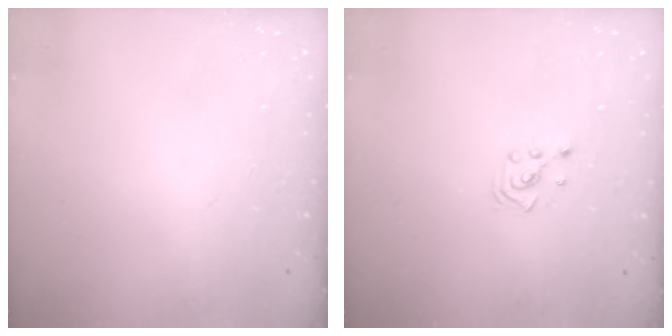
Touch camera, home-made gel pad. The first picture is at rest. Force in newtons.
{"total": 2.1, "press": 2.1, "slide": 0.3}